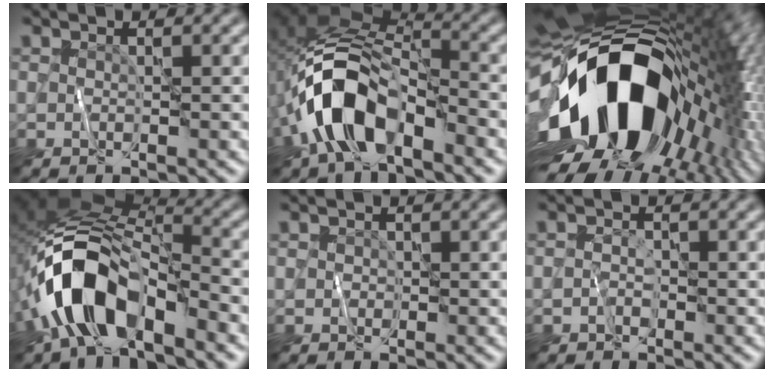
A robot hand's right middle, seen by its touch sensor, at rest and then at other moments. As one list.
[{"total": 9.5, "force": [-3.9, 5.1, 7.0], "torque": [-0.138, 0.003, -0.075]}, {"total": 19.0, "force": [-1.8, 11.4, 15.1], "torque": [-0.273, -0.018, -0.031]}, {"total": 10.5, "force": [-4.9, 5.4, 7.6], "torque": [-0.149, -0.001, -0.093]}, {"total": 0.0}, {"total": 0.8, "force": [-0.4, 0.5, 0.4], "torque": [-0.006, 0.004, -0.011]}]